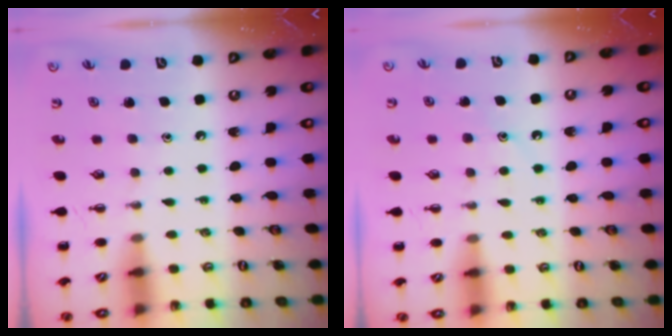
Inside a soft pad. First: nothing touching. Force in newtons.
{"total": 8.4, "press": 8.3, "slide": 1.2}